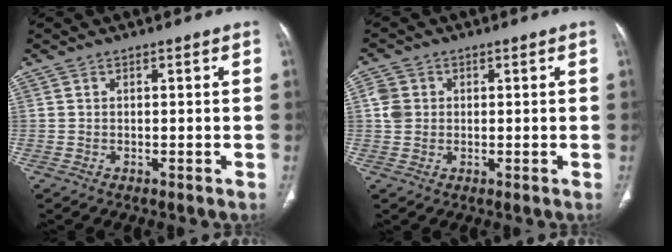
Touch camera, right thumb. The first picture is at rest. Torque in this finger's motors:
{"motor_torque": [0.33, 1.27, 0.56, 0.28, 0.02]}